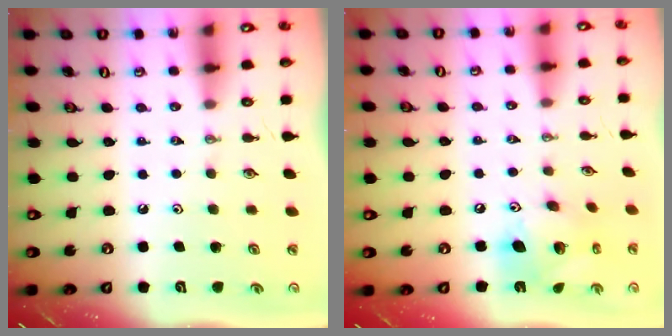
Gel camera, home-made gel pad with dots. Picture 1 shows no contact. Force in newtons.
{"total": 14.8, "press": 14.7, "slide": 1.2}